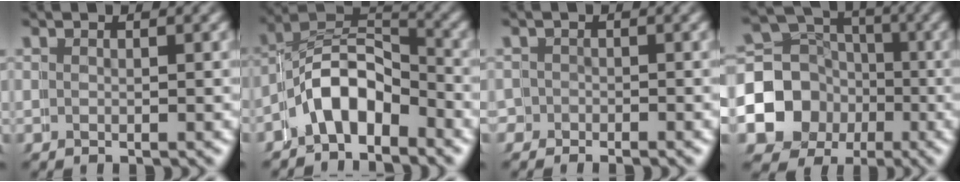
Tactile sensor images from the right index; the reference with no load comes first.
{"total": 5.8, "force": [-2.4, 4.3, 3.0], "torque": [-0.062, -0.021, -0.048]}
{"total": 2.2, "force": [-0.8, 2.1, 0.1], "torque": [-0.018, -0.008, -0.019]}
{"total": 13.8, "force": [-3.1, 12.9, 3.6], "torque": [-0.080, -0.057, -0.058]}